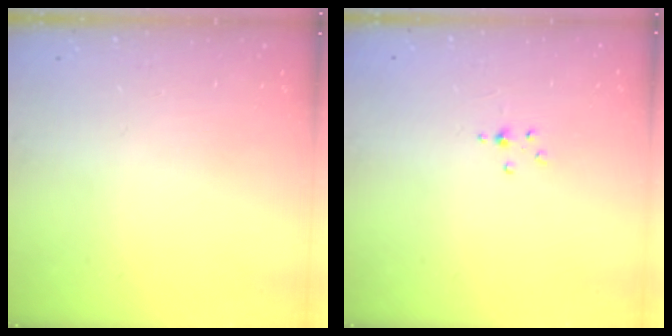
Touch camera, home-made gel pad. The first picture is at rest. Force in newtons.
{"total": 2.0, "press": 2.0, "slide": 0.3}